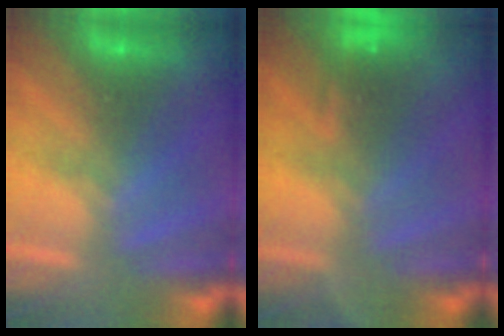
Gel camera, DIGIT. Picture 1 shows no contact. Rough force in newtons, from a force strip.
{"total": 6.6}